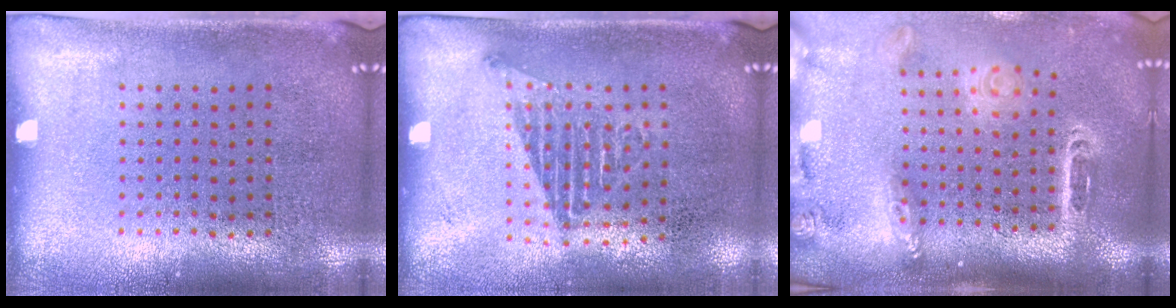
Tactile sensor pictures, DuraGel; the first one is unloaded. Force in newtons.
{"total": 1.2, "press": 1.0, "slide": 0.6}
{"total": 2.6, "press": 1.8, "slide": 1.8}